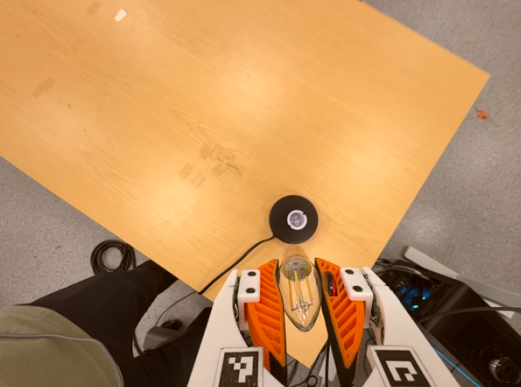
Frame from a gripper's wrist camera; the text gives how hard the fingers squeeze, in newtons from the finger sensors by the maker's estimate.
{"total": 21.7, "left": 24.5, "right": 18.9}